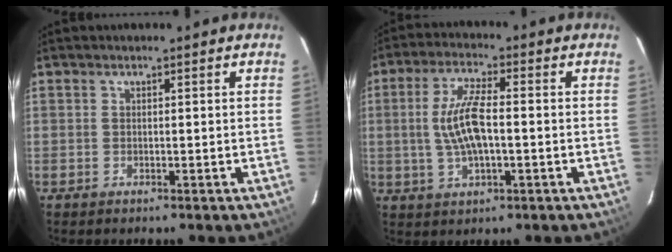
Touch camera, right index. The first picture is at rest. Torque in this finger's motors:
{"motor_torque": [0.45, -0.01, 0.60, 0.13]}